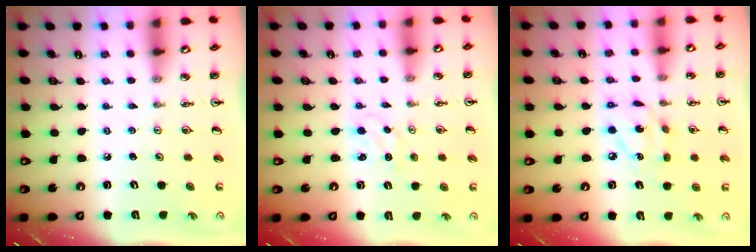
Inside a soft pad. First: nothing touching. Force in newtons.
{"total": 1.5, "press": 1.5, "slide": 0.2}
{"total": 9.3, "press": 9.3, "slide": 0.5}